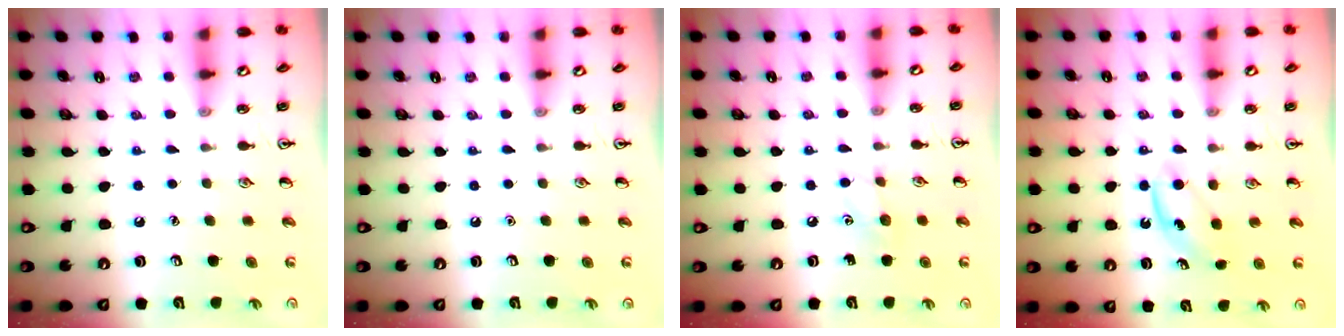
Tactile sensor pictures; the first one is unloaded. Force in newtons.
{"total": 0.0}
{"total": 5.7, "press": 5.4, "slide": 1.9}
{"total": 4.8, "press": 4.6, "slide": 1.6}